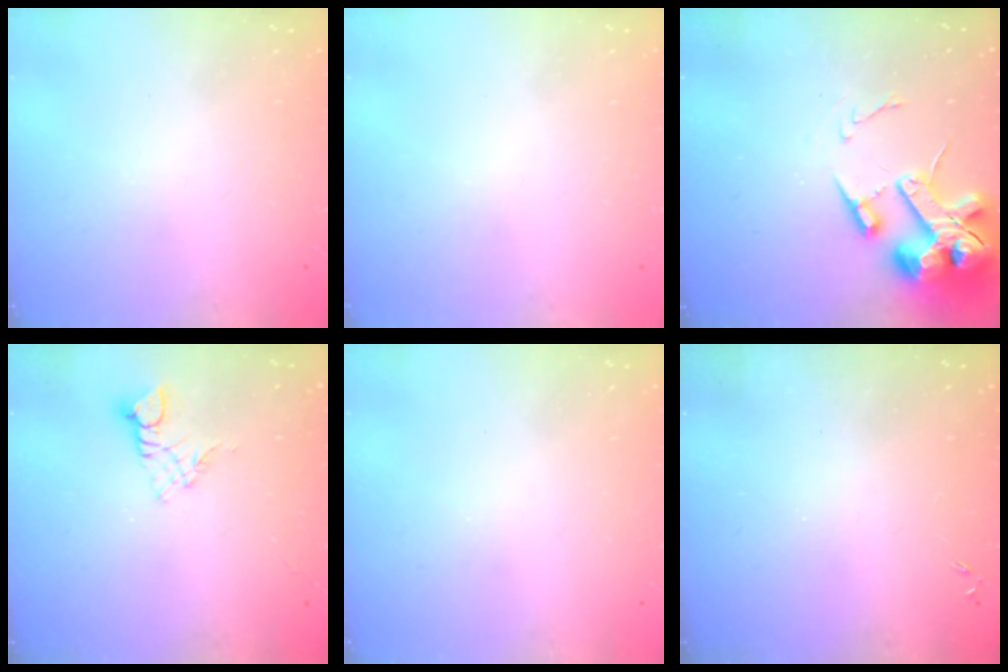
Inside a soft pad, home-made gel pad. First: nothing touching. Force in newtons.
{"total": 0.0}
{"total": 15.9, "press": 15.7, "slide": 2.4}
{"total": 2.8, "press": 2.7, "slide": 0.3}
{"total": 0.0}
{"total": 0.0}